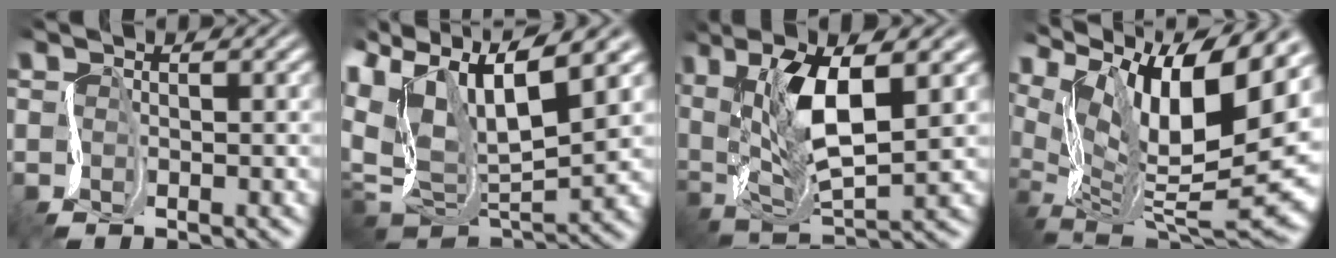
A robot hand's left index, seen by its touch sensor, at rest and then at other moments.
{"total": 12.2, "force": [5.7, 6.4, 8.7], "torque": [-0.189, 0.006, 0.109]}
{"total": 9.2, "force": [3.4, 3.1, 7.9], "torque": [-0.154, 0.001, 0.064]}
{"total": 15.0, "force": [6.0, 5.5, 12.6], "torque": [-0.215, 0.021, 0.116]}